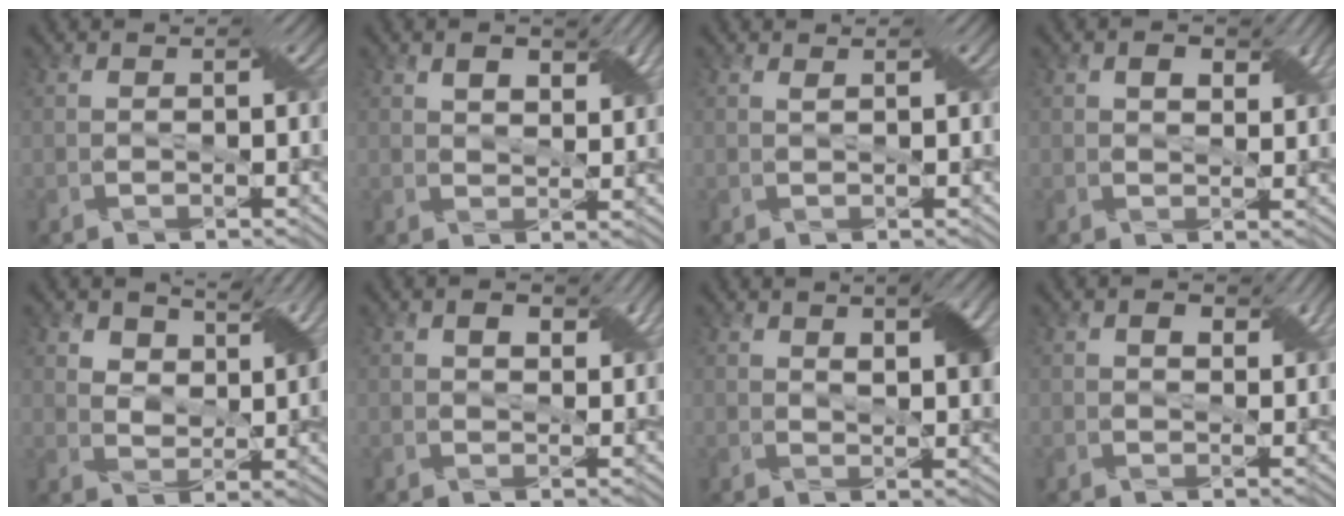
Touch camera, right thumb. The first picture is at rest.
{"total": 3.7, "force": [2.3, 1.5, 2.5], "torque": [-0.041, 0.000, 0.040]}
{"total": 0.8, "force": [0.6, -0.4, 0.5], "torque": [-0.011, 0.004, 0.010]}
{"total": 3.1, "force": [1.6, 1.8, 2.0], "torque": [-0.030, 0.000, 0.025]}
{"total": 5.1, "force": [3.5, 2.4, 2.8], "torque": [-0.047, -0.004, 0.065]}
{"total": 2.8, "force": [1.5, 1.6, 1.8], "torque": [-0.026, 0.000, 0.025]}
{"total": 4.2, "force": [2.1, 1.1, 3.4], "torque": [-0.052, 0.002, 0.037]}
{"total": 2.5, "force": [1.2, 1.6, 1.6], "torque": [-0.019, -0.003, 0.018]}